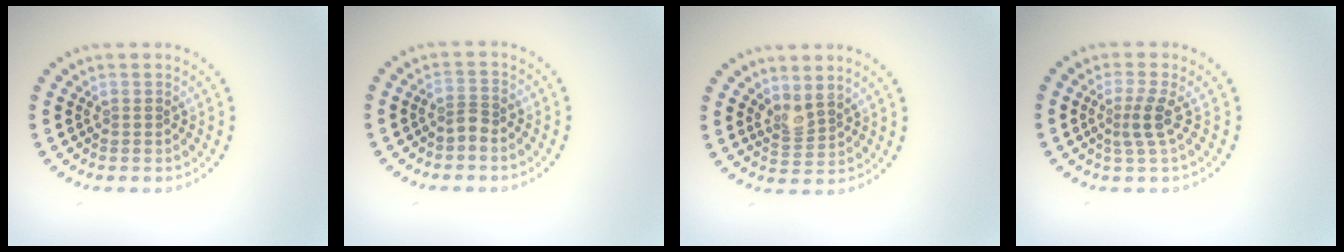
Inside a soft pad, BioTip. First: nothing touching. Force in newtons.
{"total": 1.4, "press": 1.0, "slide": 0.9}
{"total": 2.1, "press": 1.7, "slide": 1.2}
{"total": 2.0, "press": 1.4, "slide": 1.4}